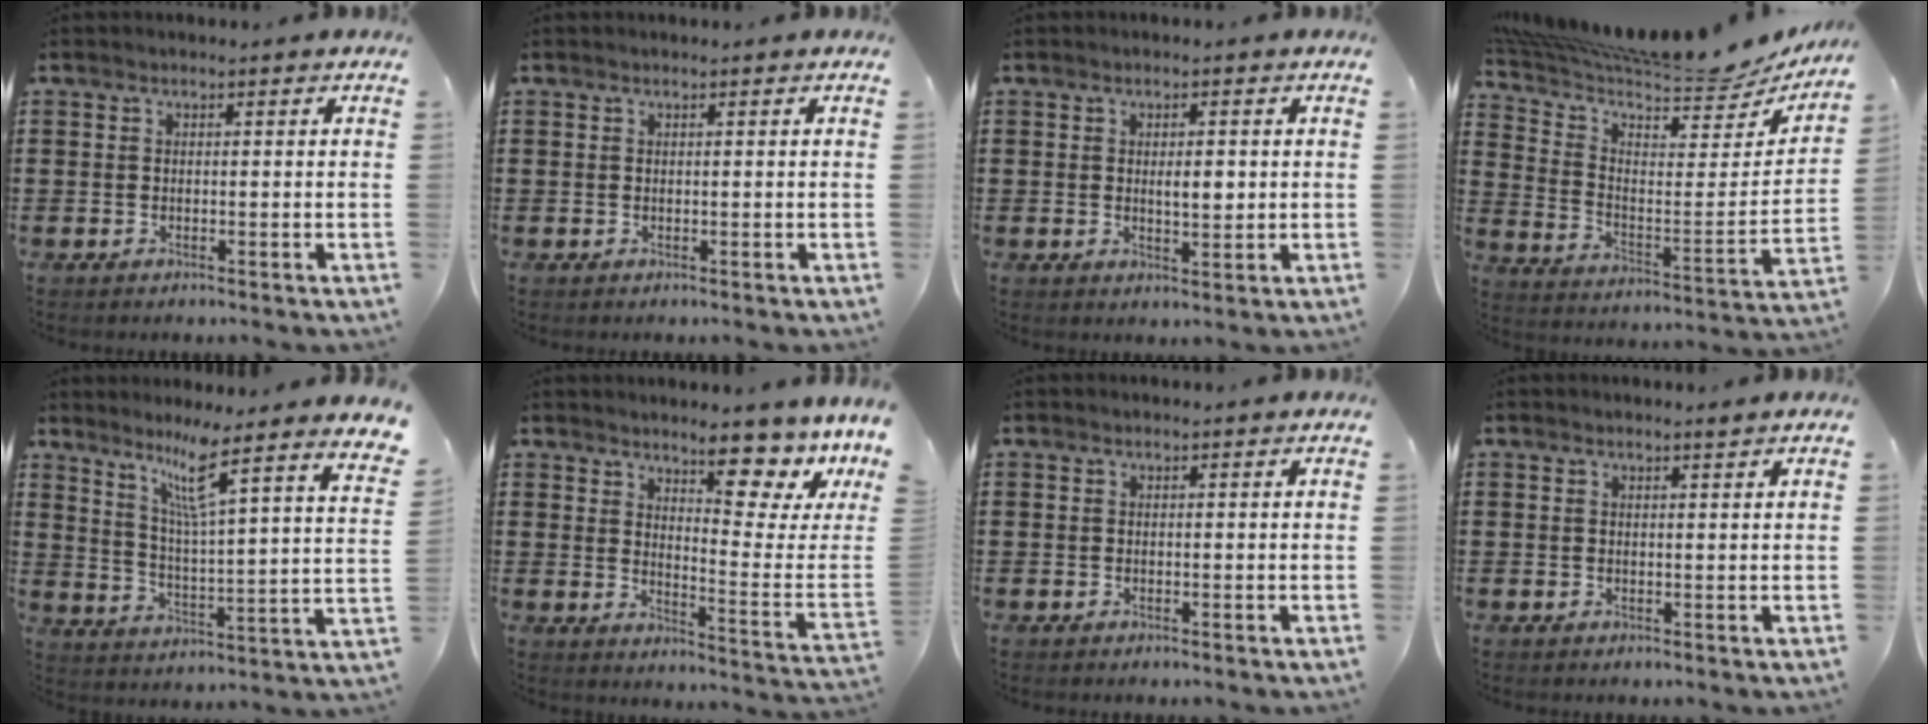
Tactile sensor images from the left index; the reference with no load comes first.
{"total": 0.0}
{"total": 2.9, "force": [0.3, 1.1, 2.6], "torque": [-0.035, -0.002, 0.000]}
{"total": 9.6, "force": [8.5, 1.1, 4.3], "torque": [-0.104, -0.072, 0.140]}
{"total": 8.7, "force": [6.6, -0.8, 5.6], "torque": [-0.109, -0.053, 0.100]}
{"total": 9.2, "force": [7.5, 1.8, 4.9], "torque": [-0.068, -0.067, 0.122]}
{"total": 0.0}
{"total": 0.9, "force": [0.7, -0.2, 0.4], "torque": [-0.008, -0.003, 0.014]}